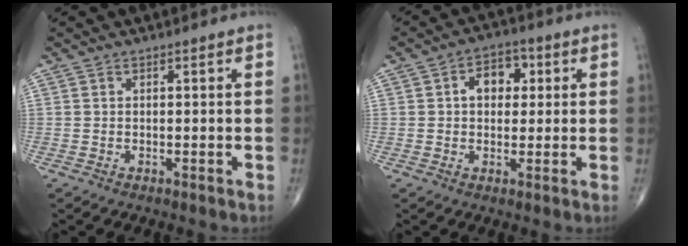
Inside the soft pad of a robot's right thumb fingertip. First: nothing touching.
{"total": 6.5, "force": [1.3, 4.6, 4.4], "torque": [-0.038, 0.011, 0.013]}